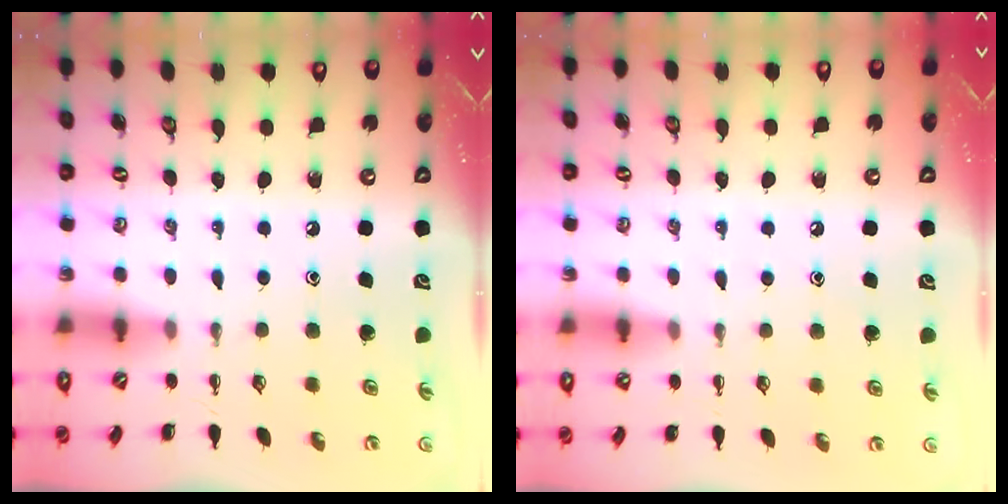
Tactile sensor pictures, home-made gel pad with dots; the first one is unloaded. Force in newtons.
{"total": 7.0, "press": 6.6, "slide": 2.3}